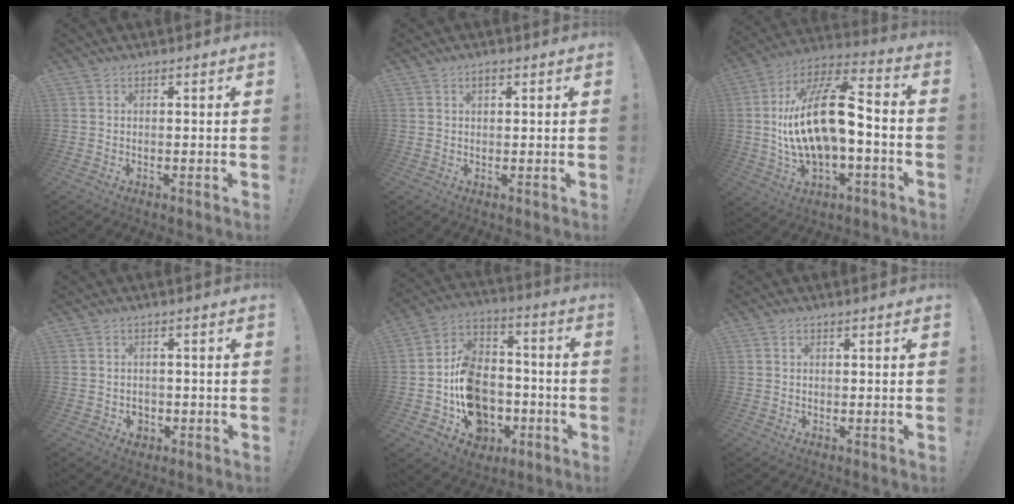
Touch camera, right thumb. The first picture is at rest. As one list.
[{"total": 2.0, "force": [1.0, 1.0, 1.4], "torque": [-0.016, 0.000, 0.013]}, {"total": 21.1, "force": [-0.4, 9.3, 19.0], "torque": [-0.341, 0.005, -0.006]}, {"total": 2.7, "force": [-1.0, 2.3, 0.9], "torque": [-0.013, 0.000, -0.019]}, {"total": 15.9, "force": [-5.4, 12.8, 7.7], "torque": [-0.116, 0.036, -0.085]}, {"total": 0.6, "force": [0.3, 0.3, 0.4], "torque": [-0.008, 0.002, 0.006]}]